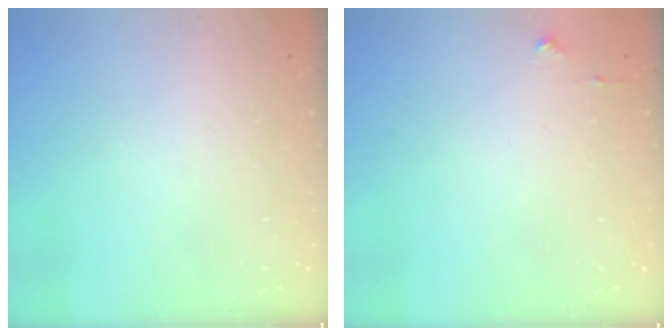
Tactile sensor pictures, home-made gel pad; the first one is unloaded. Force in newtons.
{"total": 2.7, "press": 2.6, "slide": 0.4}